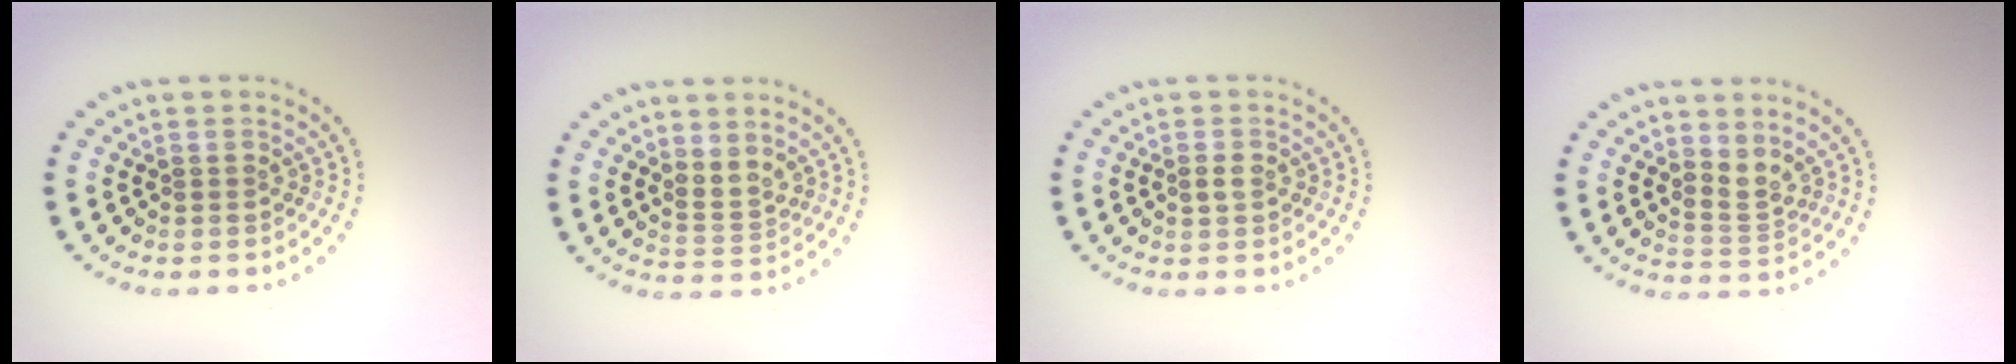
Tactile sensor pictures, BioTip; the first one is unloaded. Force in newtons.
{"total": 2.1, "press": 1.6, "slide": 1.3}
{"total": 1.0, "press": 1.0, "slide": 0.1}
{"total": 2.2, "press": 1.5, "slide": 1.6}